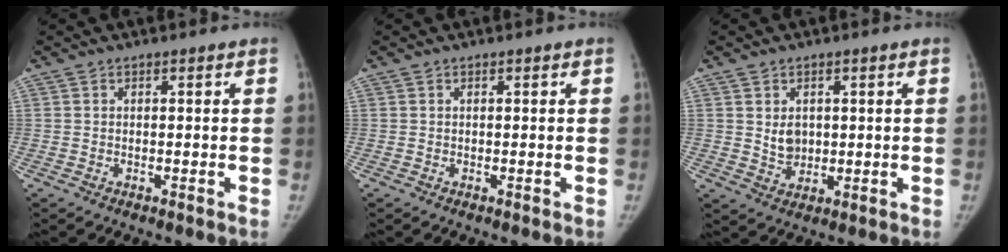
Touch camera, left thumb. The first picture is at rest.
{"total": 0.0}
{"total": 4.0, "force": [0.7, 3.2, 2.3], "torque": [-0.020, -0.009, 0.022]}